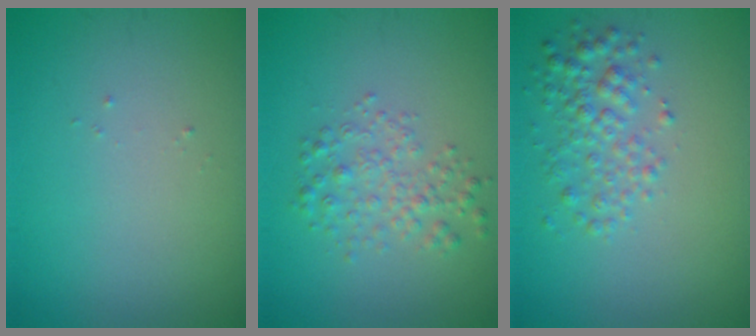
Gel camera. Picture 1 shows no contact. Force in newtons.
{"total": 2.5, "press": 2.5, "slide": 0.1}
{"total": 2.8, "press": 2.8, "slide": 0.1}